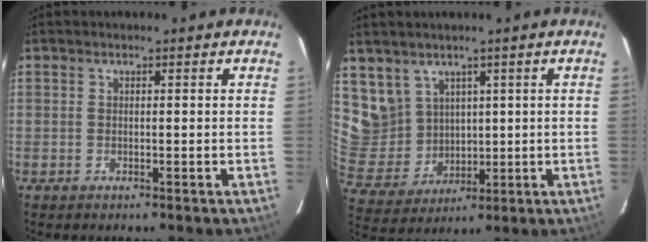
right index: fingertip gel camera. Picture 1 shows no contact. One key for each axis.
{"total": 8.6, "fx": 4.8, "fy": 7.1, "fz": 1.1, "tx": -0.025, "ty": 0.004, "tz": 0.120}